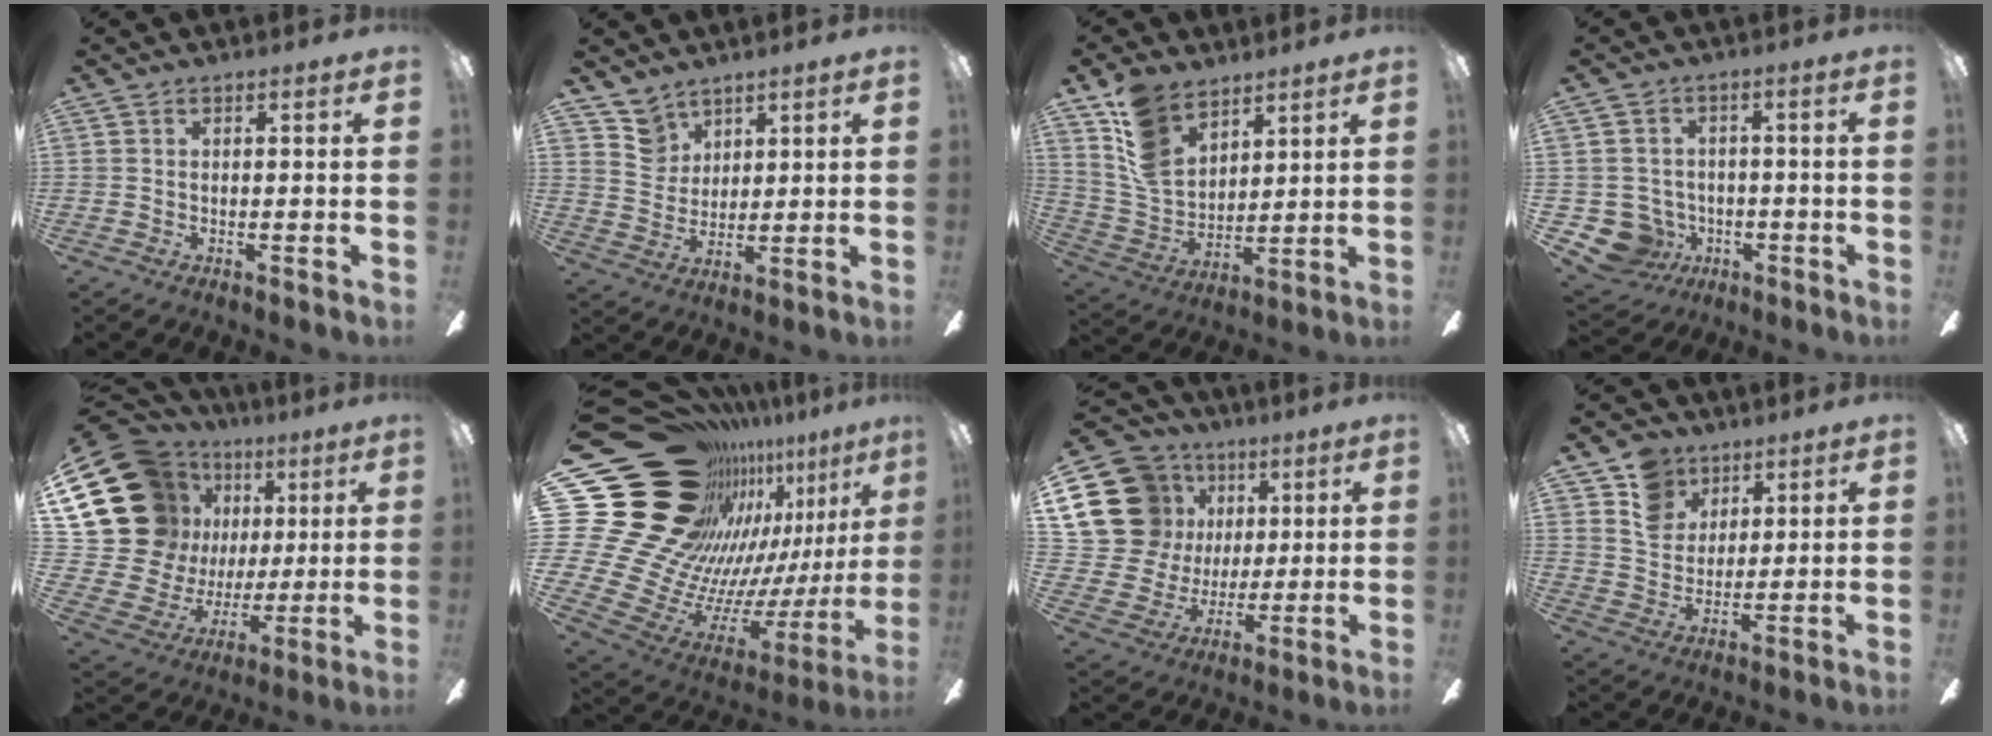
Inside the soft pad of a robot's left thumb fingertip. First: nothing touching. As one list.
[{"total": 7.6, "force": [5.6, 5.0, 0.9], "torque": [-0.031, -0.021, 0.110]}, {"total": 12.7, "force": [8.9, 7.4, 5.1], "torque": [-0.118, -0.038, 0.179]}, {"total": 7.8, "force": [-2.2, 7.3, 1.9], "torque": [-0.083, 0.013, -0.036]}, {"total": 22.2, "force": [9.4, 17.3, 10.1], "torque": [-0.214, -0.051, 0.200]}, {"total": 29.1, "force": [15.6, 19.2, 15.2], "torque": [-0.277, -0.173, 0.364]}, {"total": 19.4, "force": [6.2, 16.8, 7.7], "torque": [-0.156, -0.022, 0.135]}, {"total": 9.9, "force": [6.2, 7.3, 2.5], "torque": [-0.053, -0.021, 0.122]}]